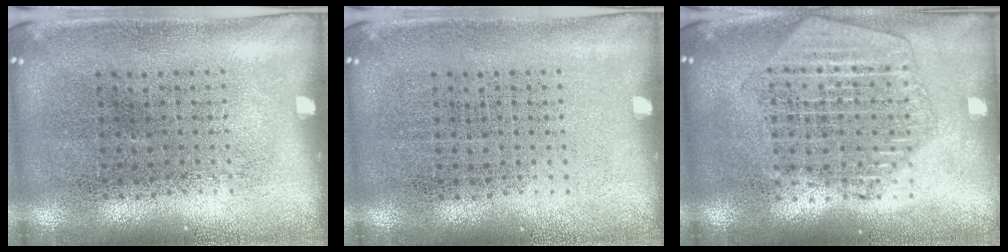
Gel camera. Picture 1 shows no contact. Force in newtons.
{"total": 0.0}
{"total": 2.1, "press": 1.9, "slide": 0.9}